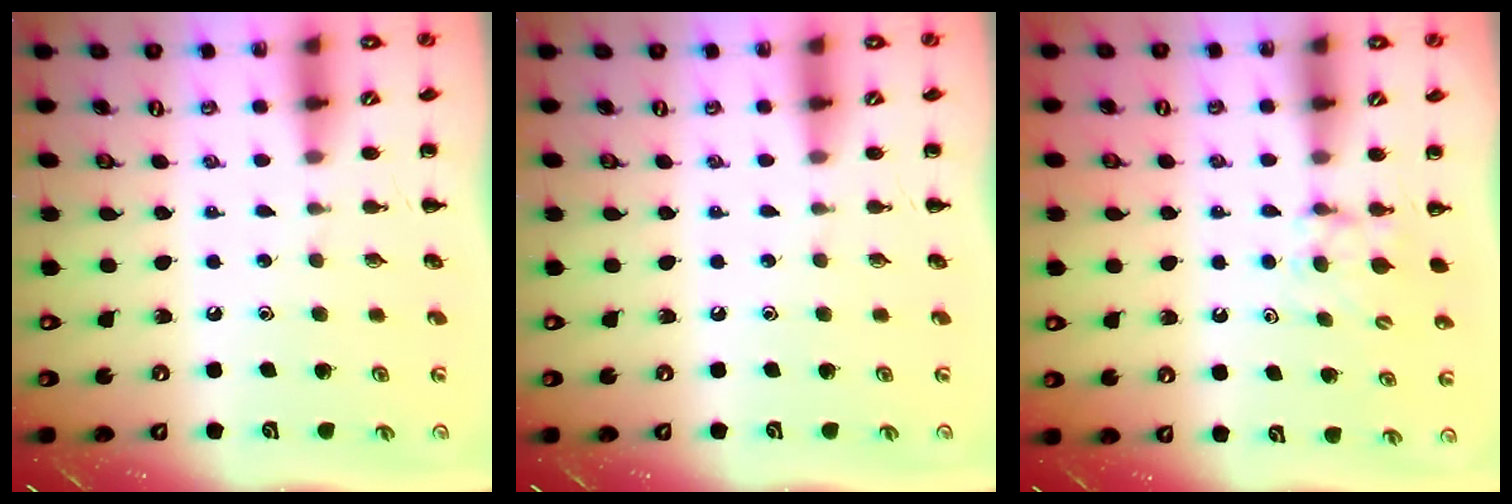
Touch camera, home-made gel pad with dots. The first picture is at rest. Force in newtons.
{"total": 0.0}
{"total": 5.3, "press": 5.1, "slide": 1.4}